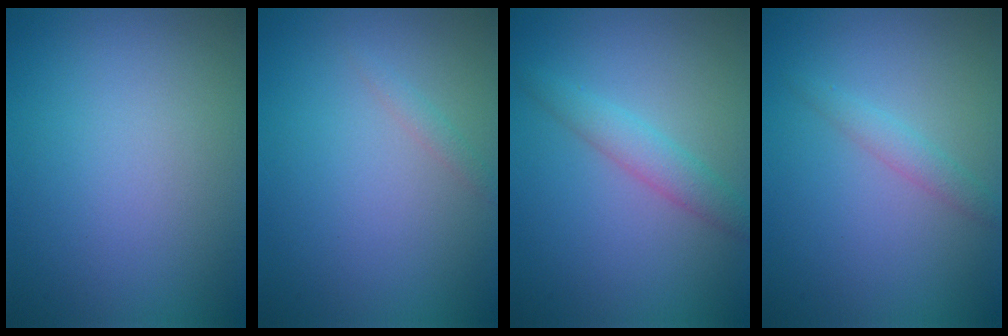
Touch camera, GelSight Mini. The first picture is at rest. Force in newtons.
{"total": 0.8, "press": 0.8, "slide": 0.0}
{"total": 2.3, "press": 2.3, "slide": 0.1}
{"total": 1.4, "press": 1.4, "slide": 0.1}